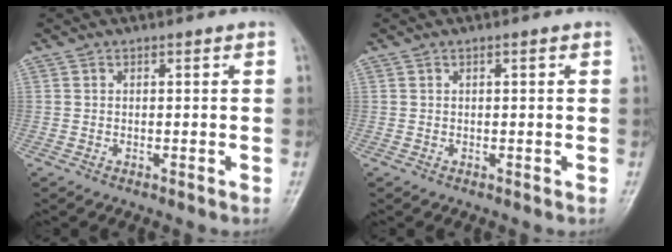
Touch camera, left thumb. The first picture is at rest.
{"total": 0.6, "force": [0.2, 0.1, 0.6], "torque": [-0.011, 0.001, 0.003]}